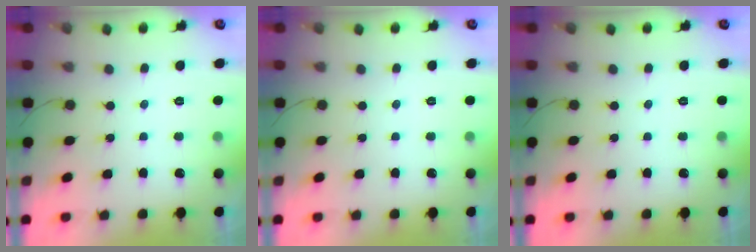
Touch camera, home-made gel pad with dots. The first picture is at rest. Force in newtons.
{"total": 0.0}
{"total": 0.0}